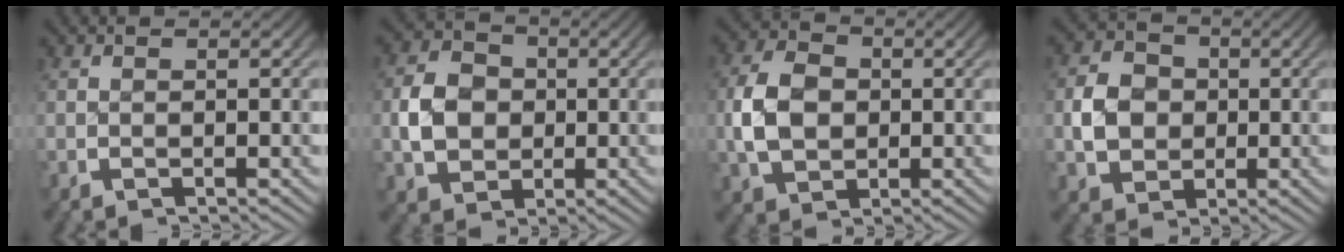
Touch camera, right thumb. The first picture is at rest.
{"total": 7.0, "force": [-0.5, 5.6, 4.2], "torque": [-0.091, -0.018, -0.002]}
{"total": 6.7, "force": [-0.2, 5.0, 4.5], "torque": [-0.099, -0.018, 0.008]}
{"total": 6.4, "force": [-0.4, 5.2, 3.6], "torque": [-0.078, -0.017, 0.000]}